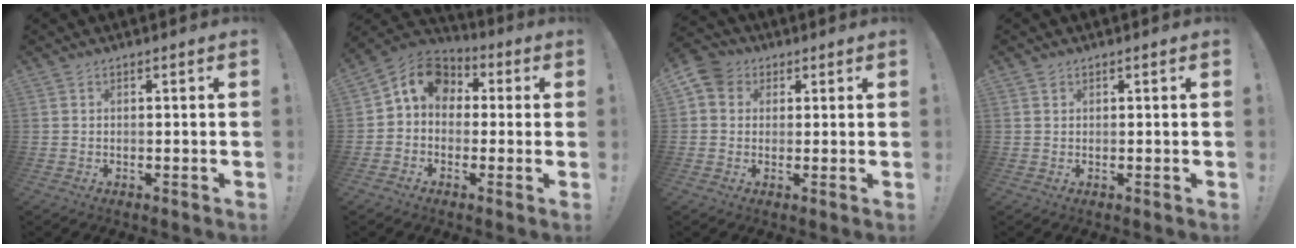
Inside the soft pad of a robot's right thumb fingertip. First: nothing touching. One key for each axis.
{"total": 9.1, "fx": 1.9, "fy": 7.9, "fz": 4.3, "tx": -0.069, "ty": 0.001, "tz": 0.044}
{"total": 5.3, "fx": 1.9, "fy": 4.5, "fz": 2.1, "tx": -0.034, "ty": 0.002, "tz": 0.036}
{"total": 0.7, "fx": 0.5, "fy": 0.4, "fz": 0.1, "tx": 0.007, "ty": -0.004, "tz": 0.010}